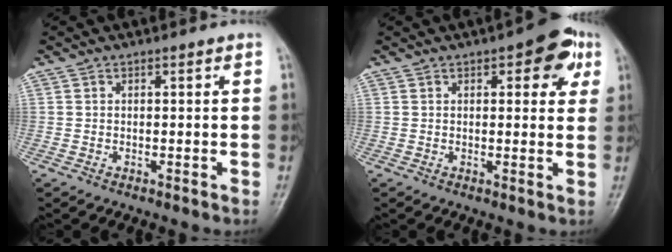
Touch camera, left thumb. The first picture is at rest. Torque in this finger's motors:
{"motor_torque": [1.02, 0.93, 0.79, -0.45, 0.01]}